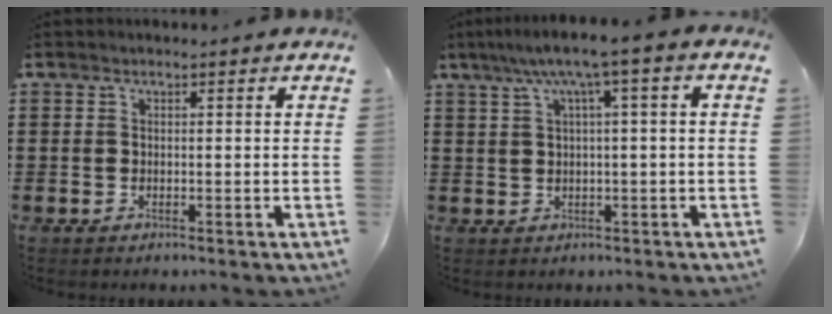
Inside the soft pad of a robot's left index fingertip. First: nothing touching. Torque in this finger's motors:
{"motor_torque": [2.09, -0.04, 0.89, 0.20]}